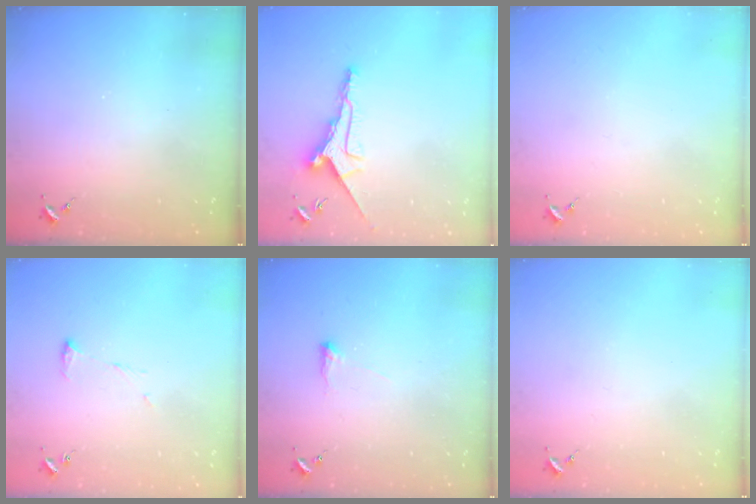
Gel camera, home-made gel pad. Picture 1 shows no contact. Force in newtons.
{"total": 9.4, "press": 9.4, "slide": 0.3}
{"total": 0.0}
{"total": 6.8, "press": 6.8, "slide": 0.7}
{"total": 3.6, "press": 3.6, "slide": 0.6}
{"total": 0.0}